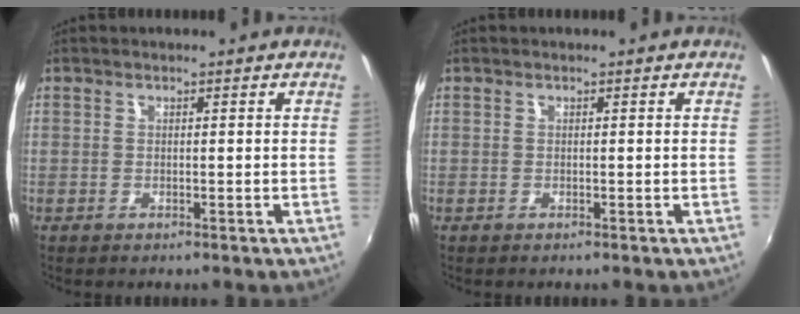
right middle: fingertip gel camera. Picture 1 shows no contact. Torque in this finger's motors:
{"motor_torque": [0.05, 0.17, 0.00, 0.00]}